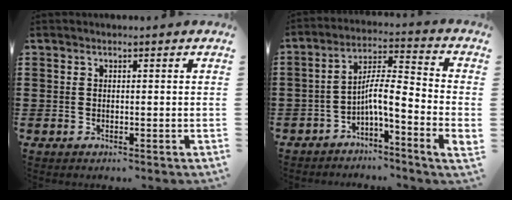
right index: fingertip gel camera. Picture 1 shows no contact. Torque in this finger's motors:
{"motor_torque": [1.28, 0.00, 0.62, 0.13]}